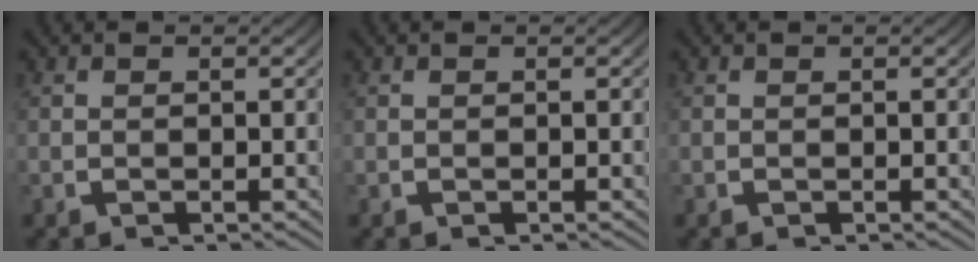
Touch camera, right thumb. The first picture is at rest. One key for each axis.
{"total": 0.0}
{"total": 0.0}